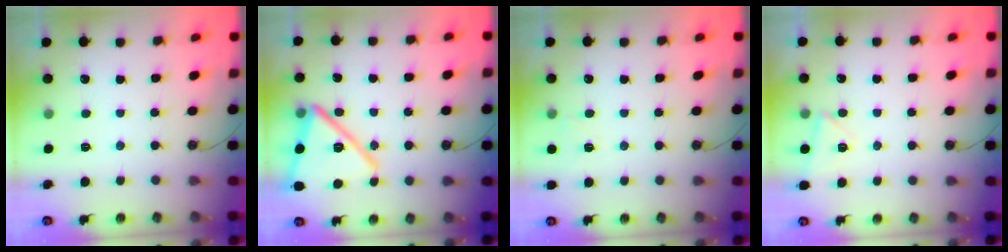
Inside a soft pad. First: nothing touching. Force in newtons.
{"total": 20.2, "press": 20.1, "slide": 1.6}
{"total": 5.9, "press": 2.3, "slide": 5.4}
{"total": 4.4, "press": 3.9, "slide": 2.0}